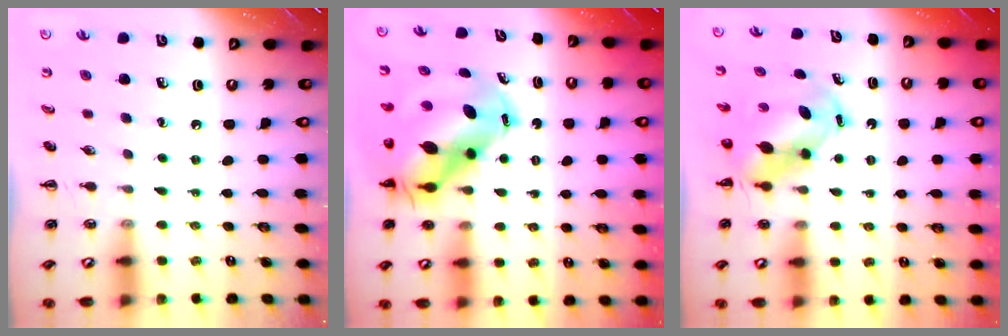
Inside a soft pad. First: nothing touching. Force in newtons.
{"total": 12.6, "press": 12.0, "slide": 3.6}
{"total": 6.0, "press": 5.7, "slide": 1.9}